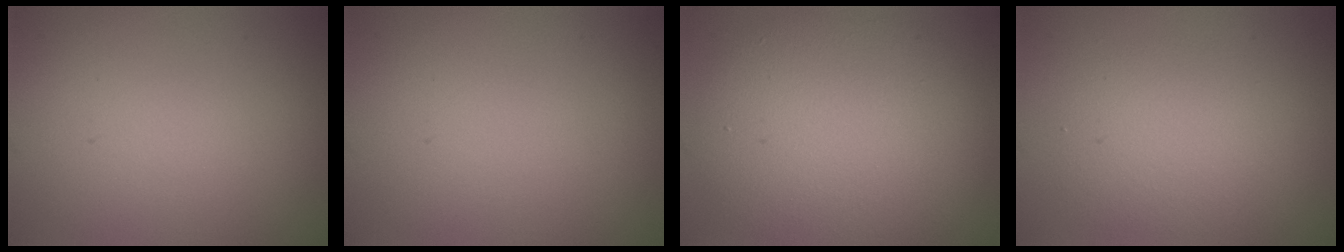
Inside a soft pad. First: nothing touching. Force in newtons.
{"total": 0.0}
{"total": 8.7, "press": 8.6, "slide": 0.8}
{"total": 3.4, "press": 3.3, "slide": 0.3}